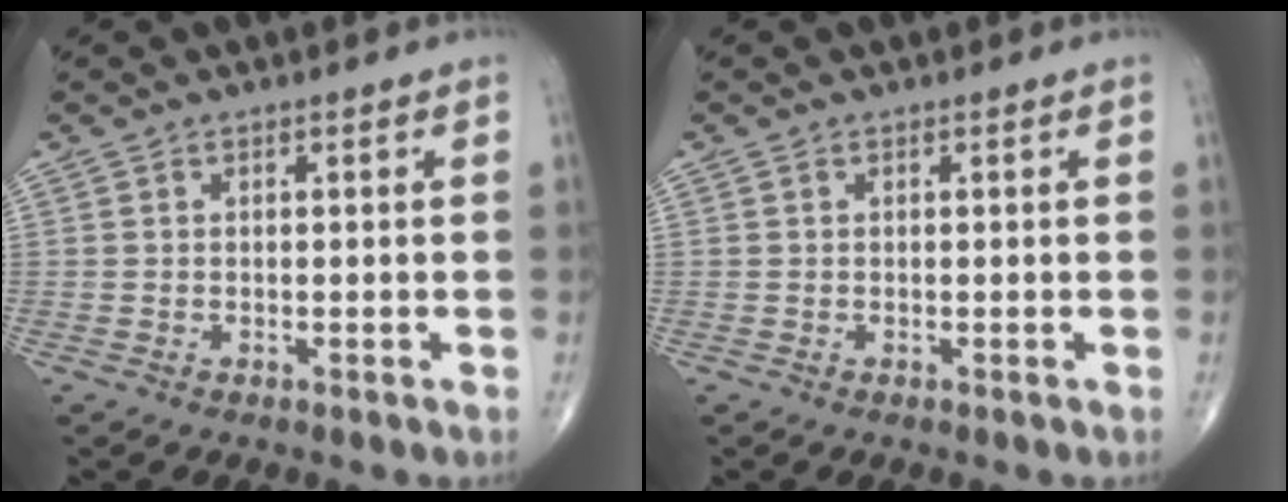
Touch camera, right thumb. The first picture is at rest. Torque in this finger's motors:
{"motor_torque": [-0.13, -0.08, -0.06, 0.27, 0.07]}